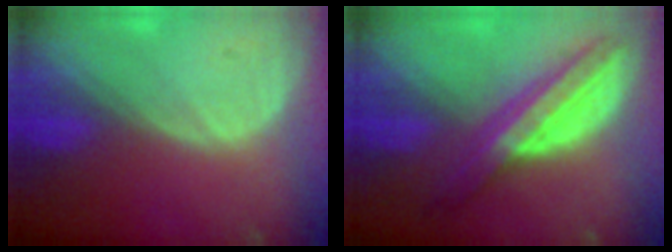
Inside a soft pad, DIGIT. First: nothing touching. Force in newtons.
{"total": 8.5, "press": 8.4, "slide": 0.4}